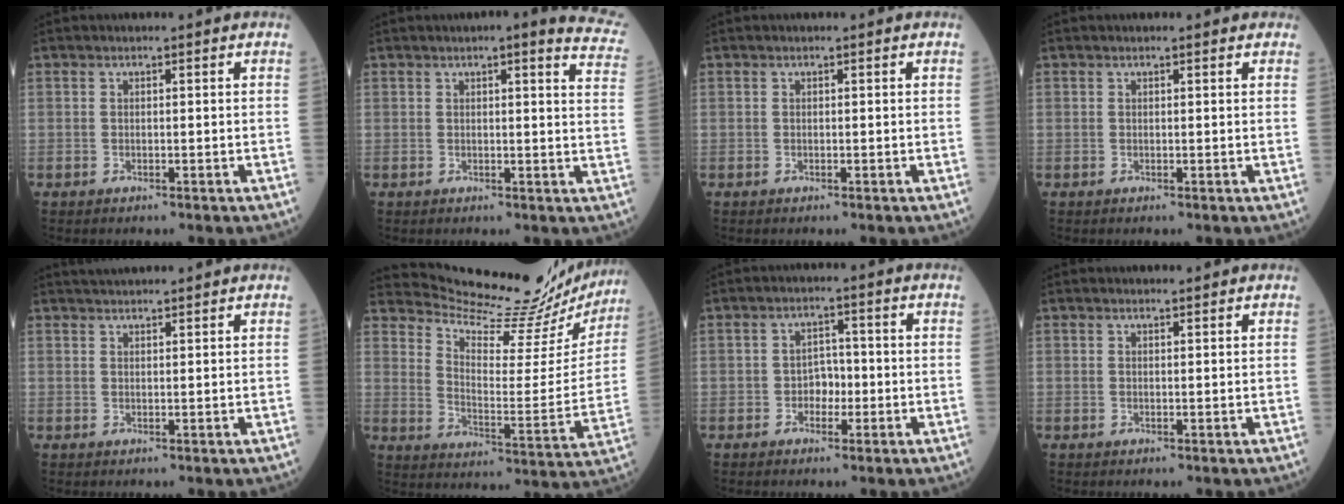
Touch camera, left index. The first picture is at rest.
{"total": 10.1, "force": [8.6, 1.4, 5.2], "torque": [-0.038, -0.032, 0.061]}
{"total": 0.0}
{"total": 1.1, "force": [0.8, 0.4, 0.5], "torque": [-0.012, 0.004, 0.004]}
{"total": 3.7, "force": [3.5, -0.2, 1.1], "torque": [-0.017, 0.028, 0.058]}
{"total": 21.4, "force": [21.0, 2.3, 3.7], "torque": [-0.070, -0.091, 0.270]}
{"total": 2.9, "force": [-1.2, 1.9, 1.8], "torque": [-0.023, 0.004, -0.023]}
{"total": 0.9, "force": [0.9, 0.1, 0.2], "torque": [-0.007, 0.000, 0.016]}